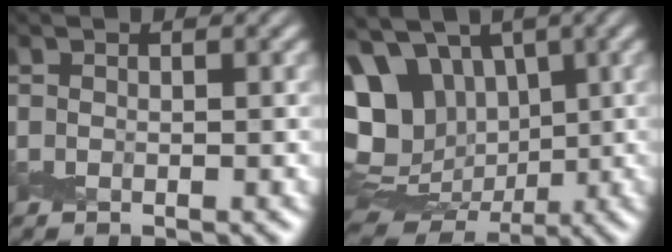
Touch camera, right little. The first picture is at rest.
{"total": 15.1, "force": [3.0, 11.7, 9.0], "torque": [-0.179, -0.002, 0.063]}